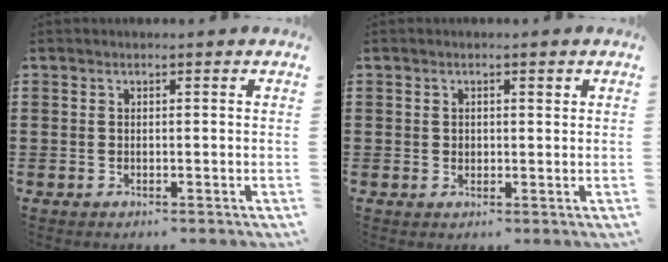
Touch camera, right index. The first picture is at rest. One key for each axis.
{"total": 0.9, "fx": 0.3, "fy": 0.7, "fz": 0.5, "tx": -0.013, "ty": 0.005, "tz": 0.005}